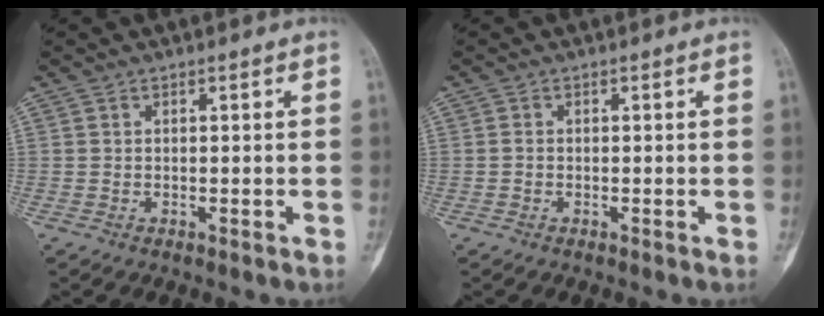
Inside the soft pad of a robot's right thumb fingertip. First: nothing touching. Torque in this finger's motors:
{"motor_torque": [-0.10, -0.10, -0.09, 0.02, -0.03]}